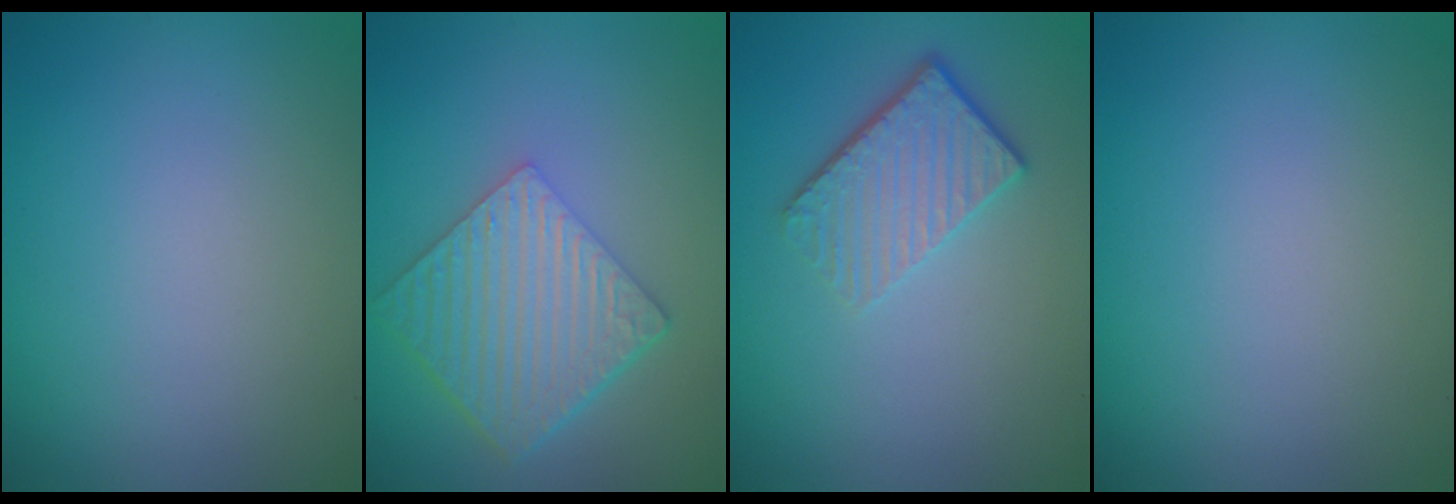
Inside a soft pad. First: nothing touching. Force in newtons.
{"total": 6.5, "press": 4.4, "slide": 4.7}
{"total": 4.2, "press": 3.0, "slide": 3.0}
{"total": 0.0}